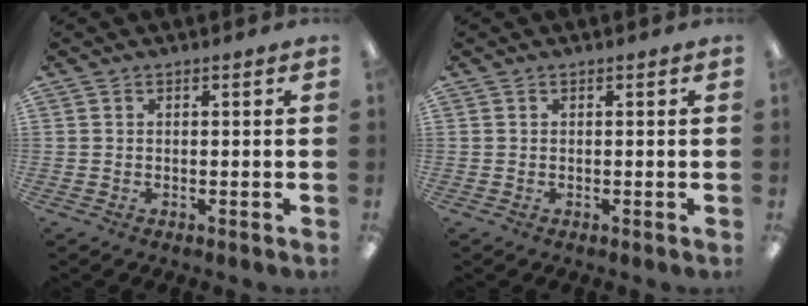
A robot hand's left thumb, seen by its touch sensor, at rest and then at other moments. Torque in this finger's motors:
{"motor_torque": [0.02, 0.00, 0.02, -0.11, 0.00]}